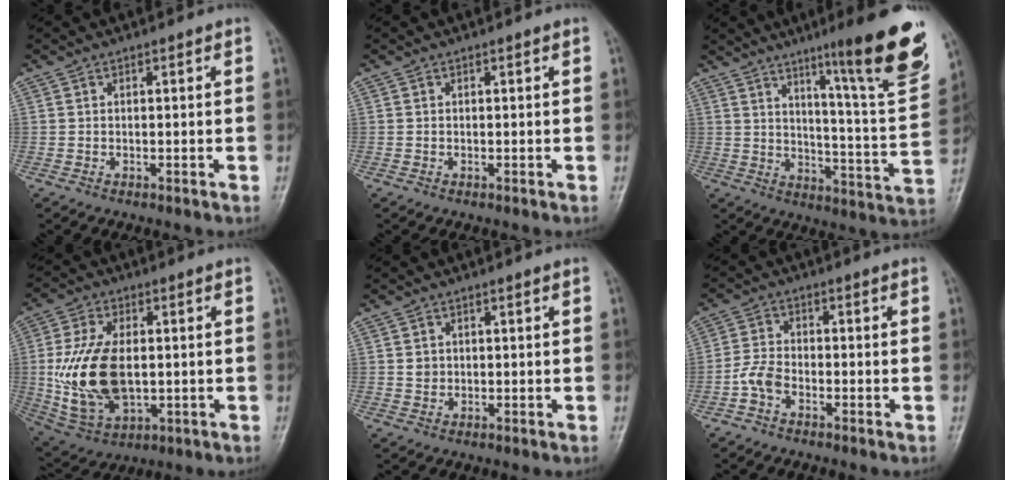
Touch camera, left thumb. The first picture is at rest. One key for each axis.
{"total": 0.0}
{"total": 20.0, "fx": 12.2, "fy": 1.5, "fz": 15.8, "tx": -0.187, "ty": -0.071, "tz": 0.179}
{"total": 15.8, "fx": -0.2, "fy": 9.4, "fz": 12.7, "tx": -0.245, "ty": -0.011, "tz": 0.009}
{"total": 1.4, "fx": 0.2, "fy": 1.3, "fz": 0.5, "tx": 0.000, "ty": 0.000, "tz": 0.006}
{"total": 4.0, "fx": -2.2, "fy": 2.3, "fz": 2.4, "tx": -0.048, "ty": 0.013, "tz": -0.051}